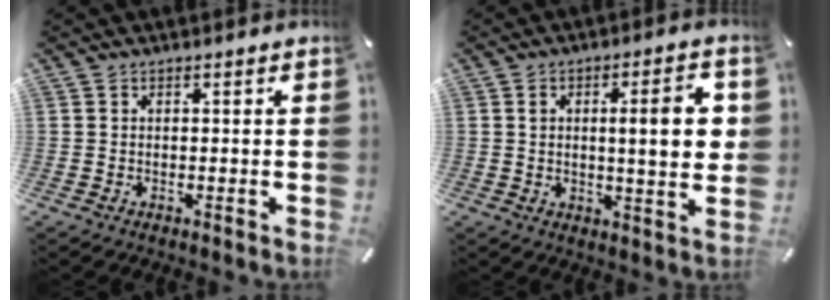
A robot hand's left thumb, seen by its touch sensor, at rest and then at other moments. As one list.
[{"total": 11.2, "force": [2.1, 2.9, 10.6], "torque": [-0.147, -0.008, 0.023]}]